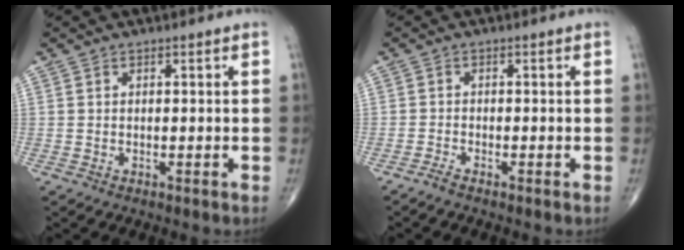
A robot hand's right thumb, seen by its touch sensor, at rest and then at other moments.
{"total": 1.1, "force": [-1.0, -0.1, 0.5], "torque": [-0.020, 0.001, -0.025]}